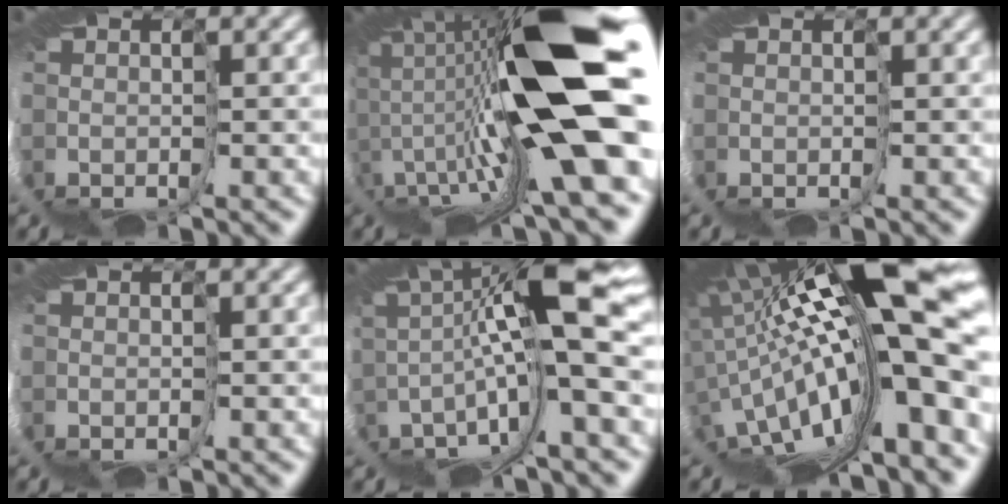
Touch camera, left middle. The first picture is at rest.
{"total": 14.6, "force": [4.8, 0.5, 13.8], "torque": [-0.250, 0.006, 0.072]}
{"total": 0.8, "force": [0.5, -0.4, 0.5], "torque": [-0.009, 0.000, 0.012]}
{"total": 0.0}
{"total": 8.7, "force": [2.4, -1.5, 8.2], "torque": [-0.147, 0.025, 0.026]}
{"total": 15.8, "force": [5.4, 2.7, 14.6], "torque": [-0.223, -0.013, 0.085]}